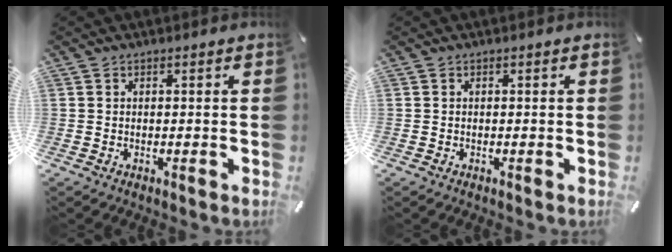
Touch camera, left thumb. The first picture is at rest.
{"total": 0.0}